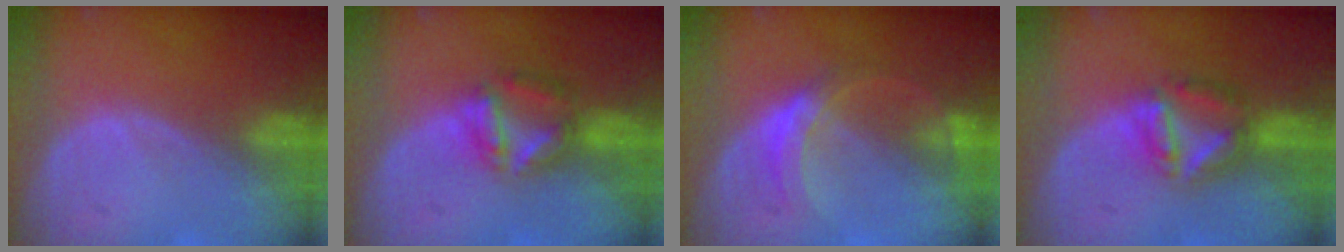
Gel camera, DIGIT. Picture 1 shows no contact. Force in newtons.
{"total": 5.7, "press": 5.7, "slide": 0.4}
{"total": 5.2, "press": 4.8, "slide": 1.8}
{"total": 6.6, "press": 6.3, "slide": 2.2}